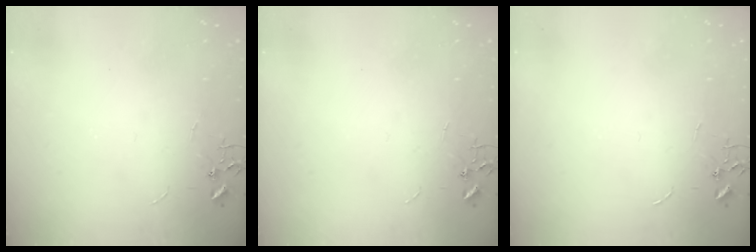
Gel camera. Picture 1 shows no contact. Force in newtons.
{"total": 0.0}
{"total": 0.0}